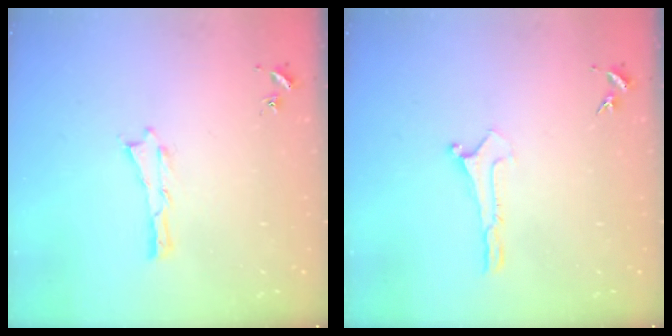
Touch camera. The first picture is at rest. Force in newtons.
{"total": 0.0}